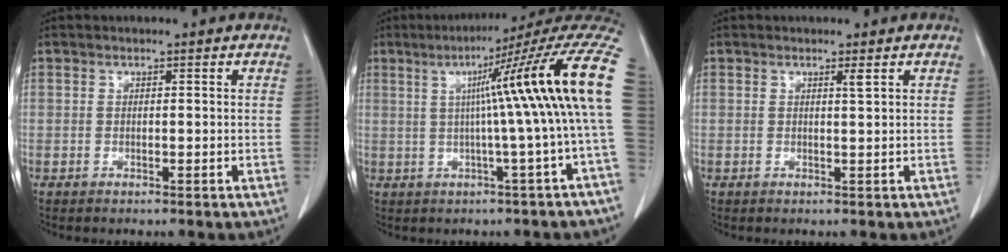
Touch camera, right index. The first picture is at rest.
{"total": 16.5, "force": [2.6, -2.2, 16.1], "torque": [-0.194, 0.031, 0.025]}
{"total": 0.9, "force": [0.5, -0.2, 0.7], "torque": [-0.019, -0.006, 0.011]}